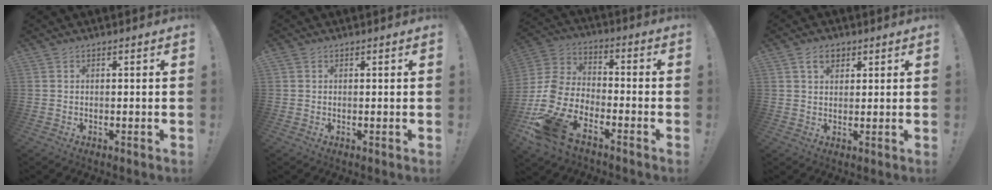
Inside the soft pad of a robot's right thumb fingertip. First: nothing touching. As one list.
[{"total": 0.6, "force": [0.4, 0.5, 0.2], "torque": [0.002, -0.002, 0.006]}, {"total": 16.0, "force": [-10.4, 8.1, 9.1], "torque": [-0.195, 0.055, -0.181]}, {"total": 5.1, "force": [2.7, 3.4, 2.7], "torque": [-0.038, -0.003, 0.048]}]